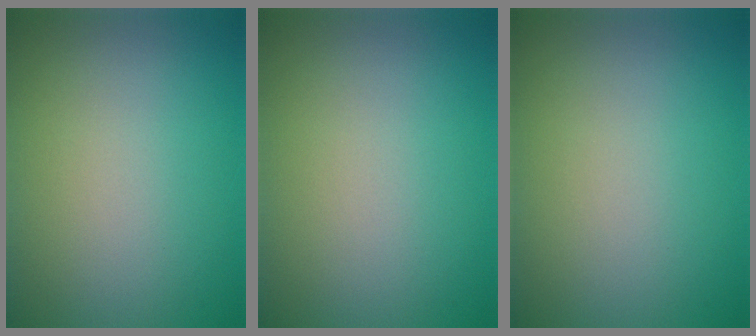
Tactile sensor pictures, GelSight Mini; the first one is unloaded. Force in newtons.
{"total": 0.0}
{"total": 0.0}